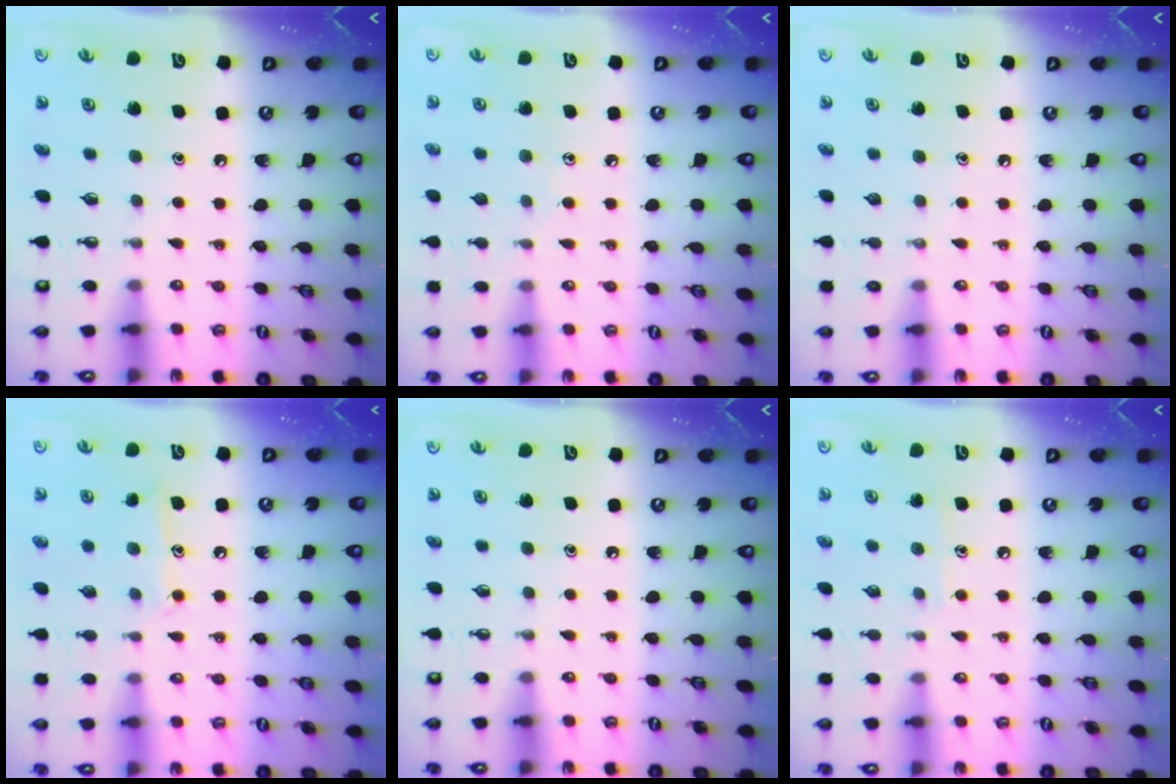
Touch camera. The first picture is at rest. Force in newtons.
{"total": 4.7, "press": 4.7, "slide": 0.5}
{"total": 0.0}
{"total": 8.9, "press": 8.8, "slide": 0.6}
{"total": 0.0}
{"total": 6.0, "press": 6.0, "slide": 0.6}